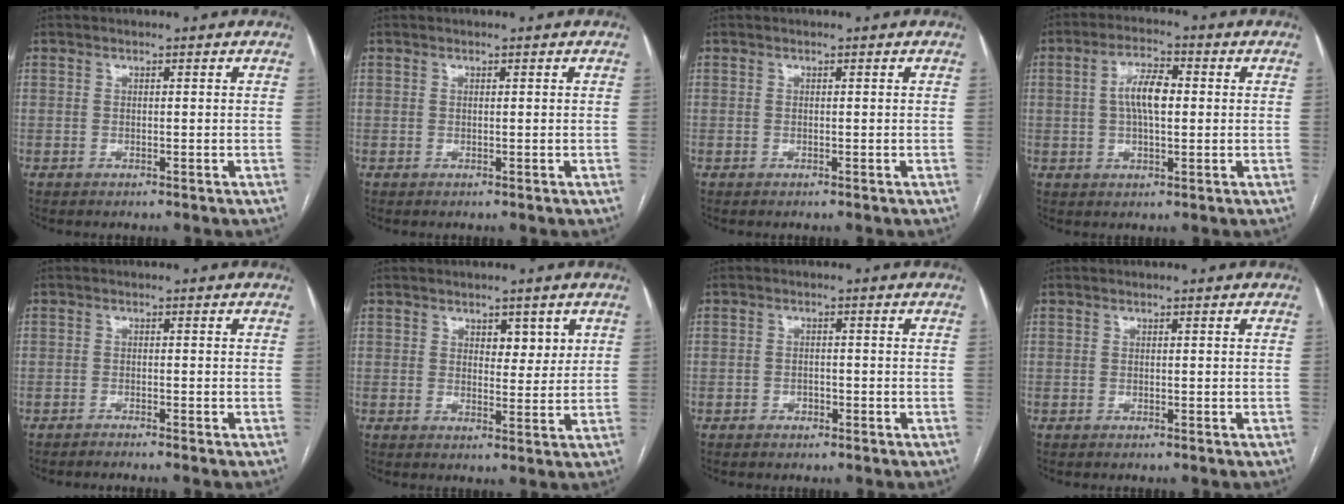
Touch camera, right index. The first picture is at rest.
{"total": 0.0}
{"total": 0.0}
{"total": 6.5, "force": [0.6, 2.3, 6.0], "torque": [-0.117, 0.013, 0.008]}
{"total": 2.4, "force": [-2.2, -0.3, 0.9], "torque": [-0.009, 0.001, -0.030]}
{"total": 3.5, "force": [1.7, 2.0, 2.3], "torque": [-0.024, -0.003, 0.025]}
{"total": 1.6, "force": [-1.0, 1.2, 0.6], "torque": [-0.007, 0.006, -0.013]}
{"total": 0.0}